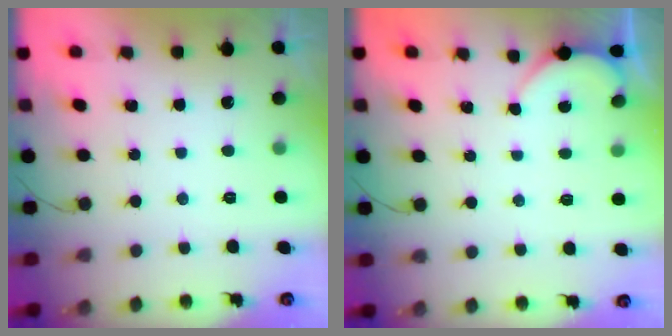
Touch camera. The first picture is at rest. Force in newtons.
{"total": 1.4, "press": 1.4, "slide": 0.2}